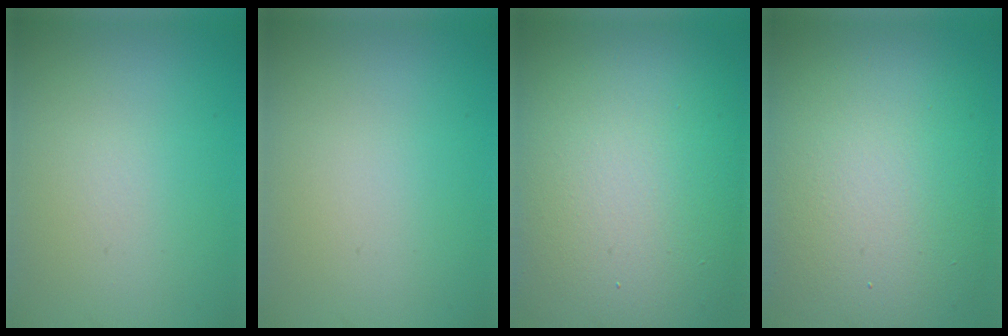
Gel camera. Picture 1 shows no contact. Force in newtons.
{"total": 0.0}
{"total": 17.2, "press": 17.2, "slide": 1.0}
{"total": 14.1, "press": 14.1, "slide": 0.6}